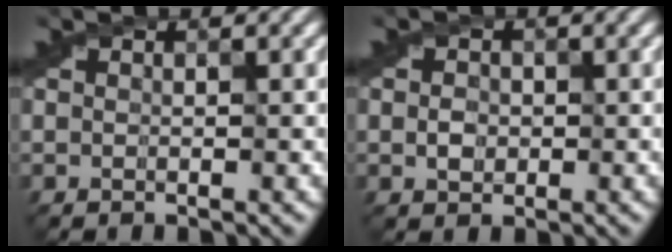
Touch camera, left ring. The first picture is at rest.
{"total": 1.4, "force": [-0.1, 1.2, 0.7], "torque": [-0.014, 0.002, -0.006]}